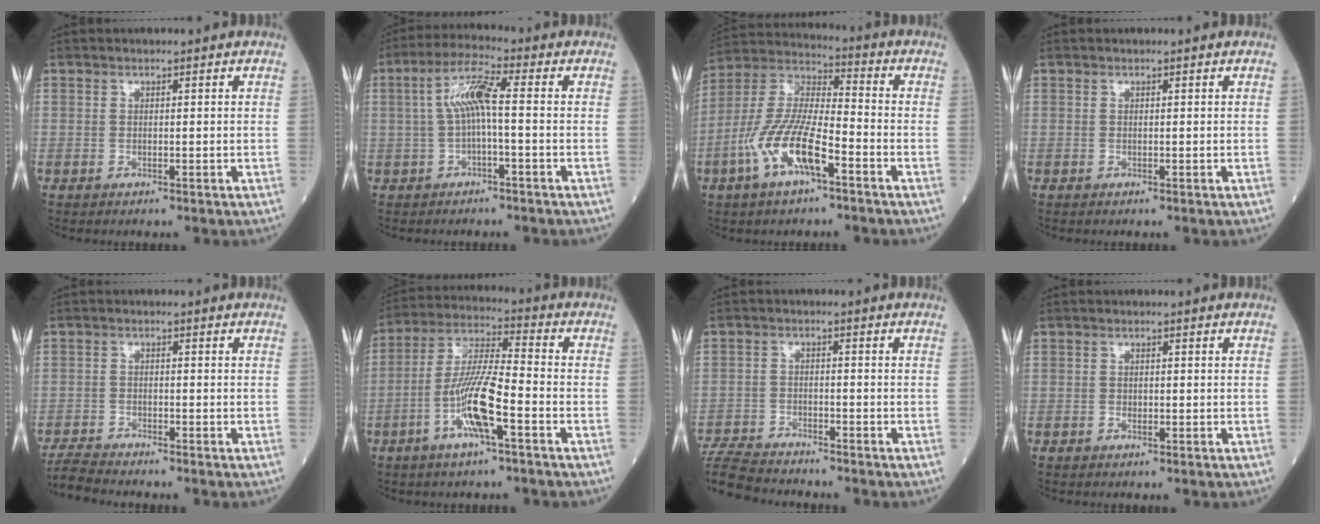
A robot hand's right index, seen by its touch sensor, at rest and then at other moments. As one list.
[{"total": 6.3, "force": [0.1, 0.7, 6.2], "torque": [-0.124, 0.023, 0.000]}, {"total": 12.6, "force": [-5.5, 3.5, 10.9], "torque": [-0.235, 0.004, -0.107]}, {"total": 0.0}, {"total": 3.8, "force": [-3.7, -0.8, 0.4], "torque": [-0.011, -0.021, -0.071]}, {"total": 10.8, "force": [-4.2, 1.1, 9.9], "torque": [-0.200, 0.001, -0.083]}, {"total": 8.3, "force": [-8.1, 1.0, 1.5], "torque": [-0.029, -0.011, -0.148]}, {"total": 0.8, "force": [-0.3, 0.5, 0.6], "torque": [-0.012, 0.001, -0.004]}]